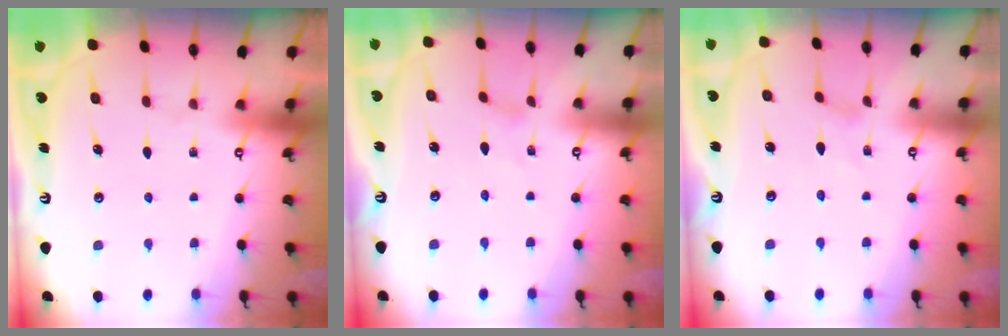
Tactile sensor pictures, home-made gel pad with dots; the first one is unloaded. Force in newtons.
{"total": 0.0}
{"total": 0.0}